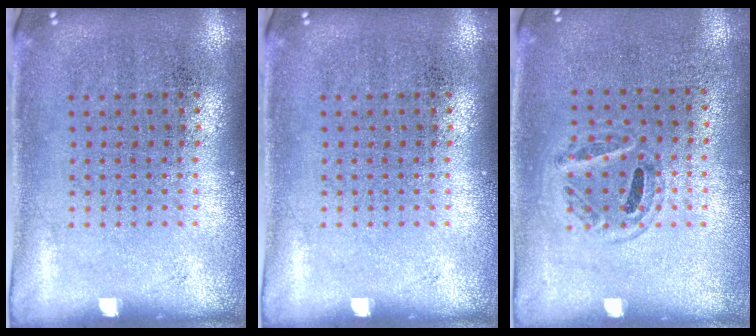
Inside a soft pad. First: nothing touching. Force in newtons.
{"total": 0.0}
{"total": 0.9, "press": 0.8, "slide": 0.5}